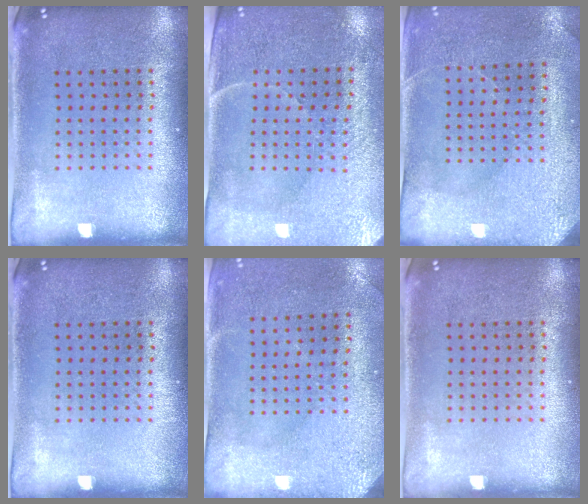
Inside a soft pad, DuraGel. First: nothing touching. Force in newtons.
{"total": 3.3, "press": 3.1, "slide": 1.1}
{"total": 2.9, "press": 2.7, "slide": 1.0}
{"total": 0.0}
{"total": 3.0, "press": 2.3, "slide": 1.9}
{"total": 0.0}